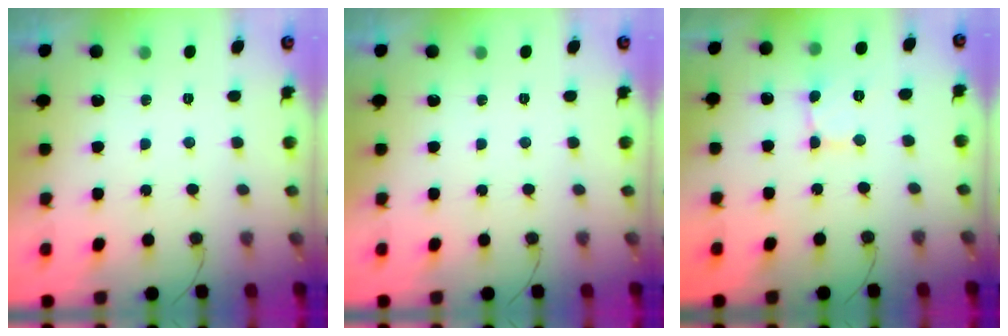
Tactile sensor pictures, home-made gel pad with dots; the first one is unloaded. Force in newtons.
{"total": 0.0}
{"total": 2.4, "press": 2.4, "slide": 0.1}